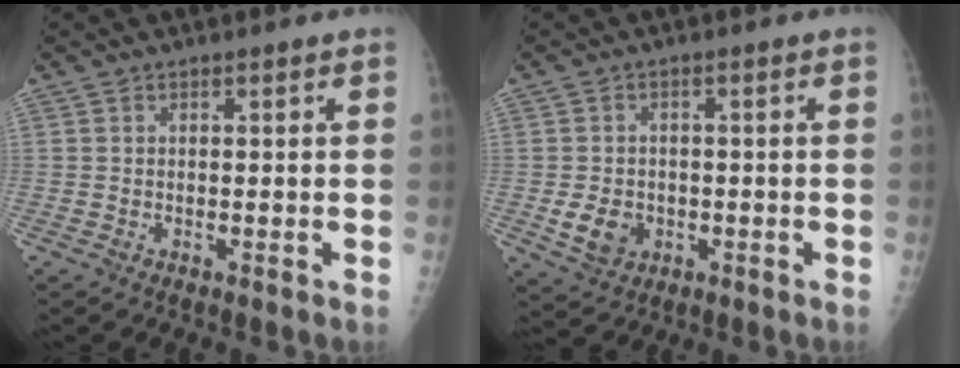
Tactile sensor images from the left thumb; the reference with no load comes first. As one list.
[{"total": 5.6, "force": [-1.4, 4.6, 3.0], "torque": [-0.040, 0.003, -0.015]}]